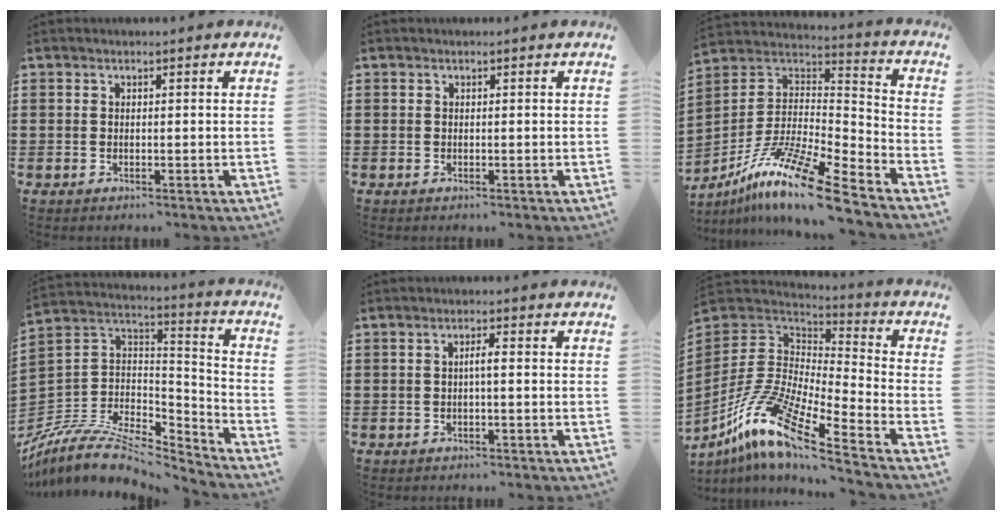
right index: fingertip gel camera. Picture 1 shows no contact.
{"total": 0.0}
{"total": 14.0, "force": [-10.6, 1.0, 9.1], "torque": [-0.176, 0.015, -0.203]}
{"total": 8.6, "force": [-6.8, 3.5, 3.9], "torque": [-0.093, 0.004, -0.133]}
{"total": 1.9, "force": [-0.3, 0.2, 1.9], "torque": [-0.036, 0.002, -0.007]}
{"total": 13.2, "force": [-9.5, 2.6, 8.8], "torque": [-0.206, 0.000, -0.198]}